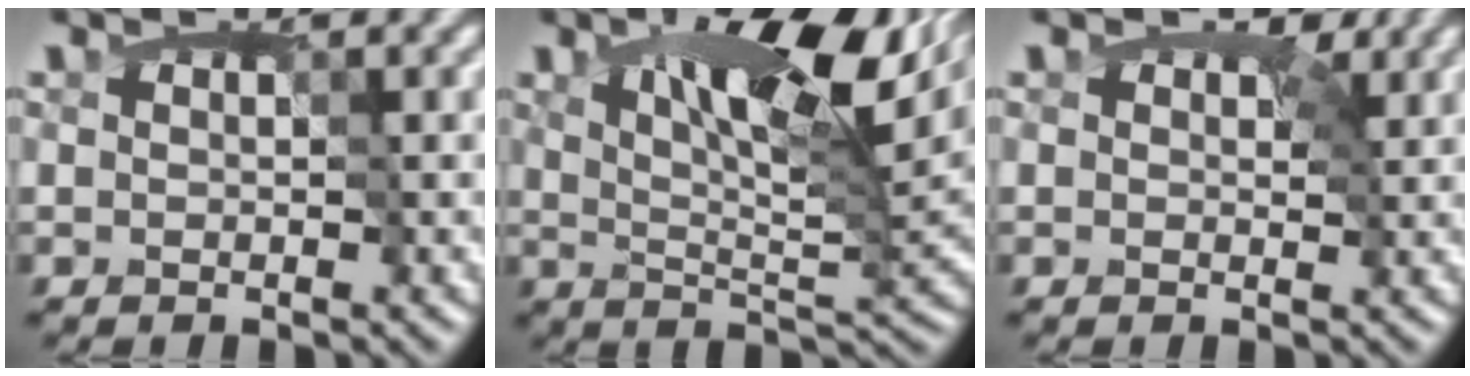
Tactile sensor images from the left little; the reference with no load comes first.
{"total": 9.2, "force": [3.8, 3.4, 7.7], "torque": [-0.126, 0.002, 0.065]}
{"total": 3.0, "force": [2.1, 1.6, 1.5], "torque": [-0.034, 0.001, 0.024]}